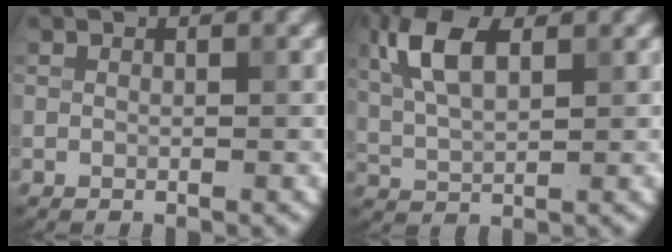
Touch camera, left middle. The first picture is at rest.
{"total": 5.7, "force": [2.2, 2.7, 4.5], "torque": [-0.103, 0.012, 0.043]}